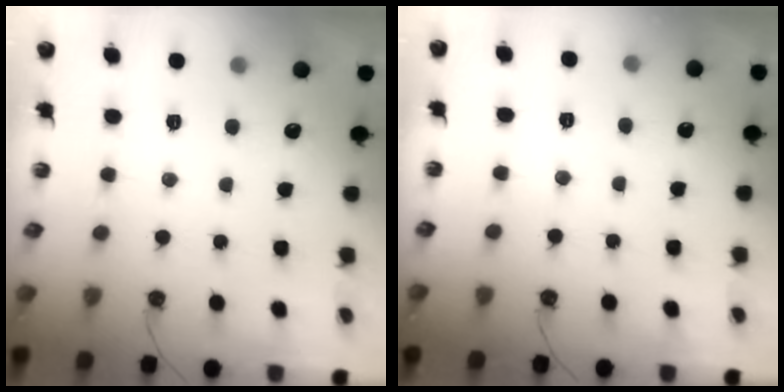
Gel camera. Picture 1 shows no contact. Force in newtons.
{"total": 3.3, "press": 3.3, "slide": 0.5}